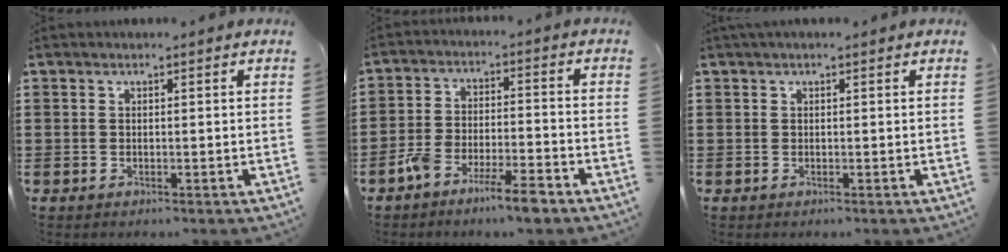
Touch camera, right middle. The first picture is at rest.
{"total": 6.4, "force": [-5.2, 1.1, 3.6], "torque": [-0.076, 0.003, -0.098]}
{"total": 0.5, "force": [0.3, 0.0, 0.4], "torque": [-0.008, 0.001, 0.006]}